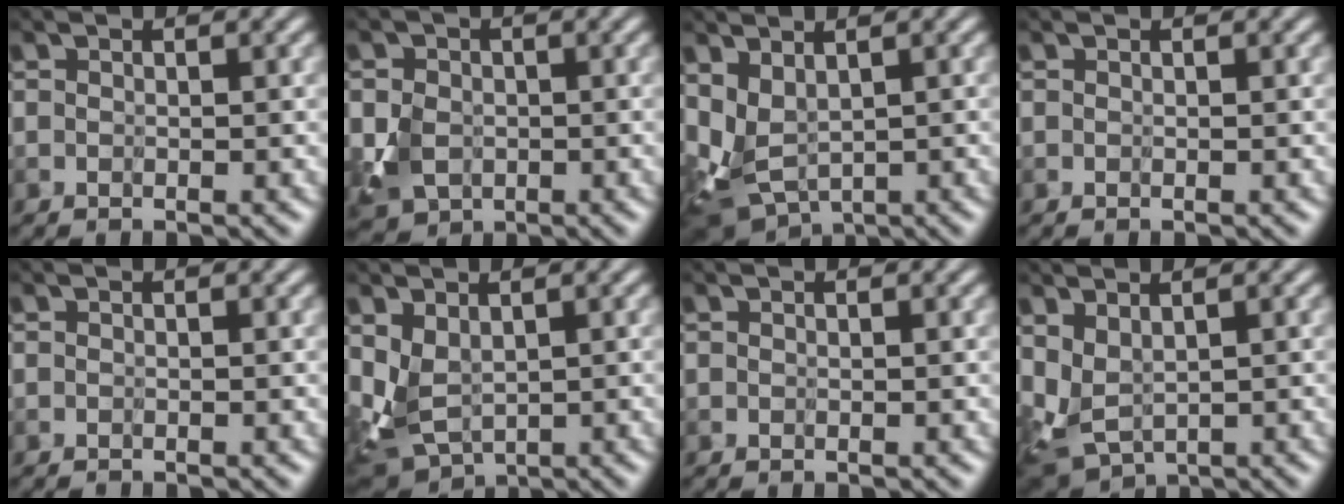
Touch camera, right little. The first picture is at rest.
{"total": 1.9, "force": [-0.9, 1.6, 0.5], "torque": [-0.027, -0.011, -0.022]}
{"total": 3.4, "force": [0.8, 1.5, 3.0], "torque": [-0.087, -0.024, 0.021]}
{"total": 0.0}
{"total": 0.6, "force": [-0.6, -0.1, -0.2], "torque": [0.004, -0.002, -0.010]}
{"total": 3.0, "force": [0.8, 1.4, 2.5], "torque": [-0.077, -0.020, 0.021]}
{"total": 0.0}
{"total": 3.2, "force": [1.3, 1.2, 2.6], "torque": [-0.079, -0.020, 0.032]}